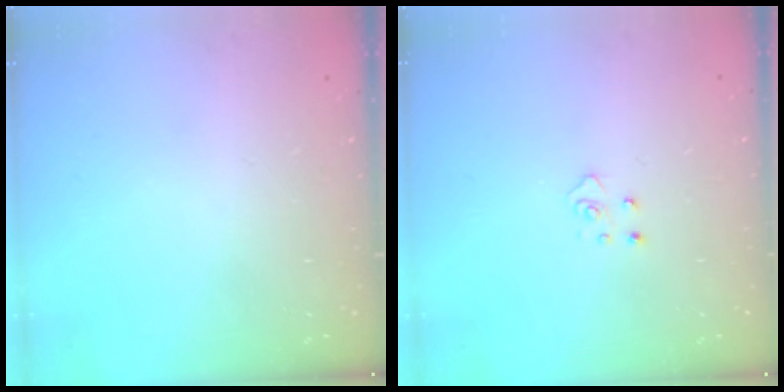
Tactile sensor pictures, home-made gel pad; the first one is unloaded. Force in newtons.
{"total": 4.0, "press": 4.0, "slide": 0.4}